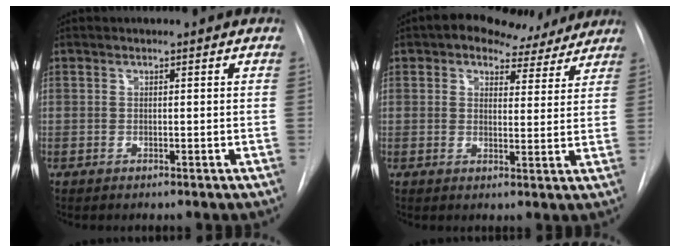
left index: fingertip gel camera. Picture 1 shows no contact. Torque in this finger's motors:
{"motor_torque": [1.08, -1.06, 0.26, 0.05]}